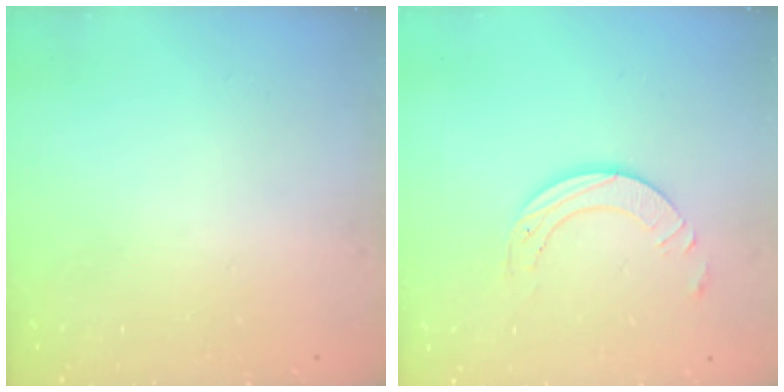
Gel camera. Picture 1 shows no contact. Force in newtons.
{"total": 6.9, "press": 6.9, "slide": 0.7}